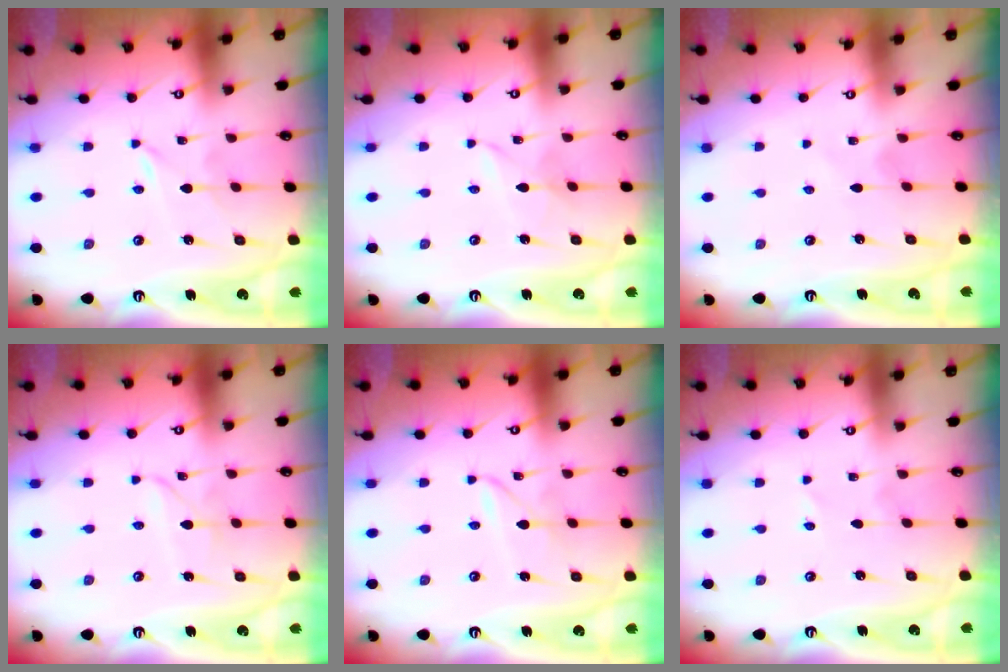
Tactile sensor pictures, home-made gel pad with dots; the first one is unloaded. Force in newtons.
{"total": 1.7, "press": 1.6, "slide": 0.1}
{"total": 1.4, "press": 1.4, "slide": 0.2}
{"total": 2.1, "press": 2.1, "slide": 0.3}
{"total": 1.9, "press": 1.9, "slide": 0.2}
{"total": 2.5, "press": 2.5, "slide": 0.2}